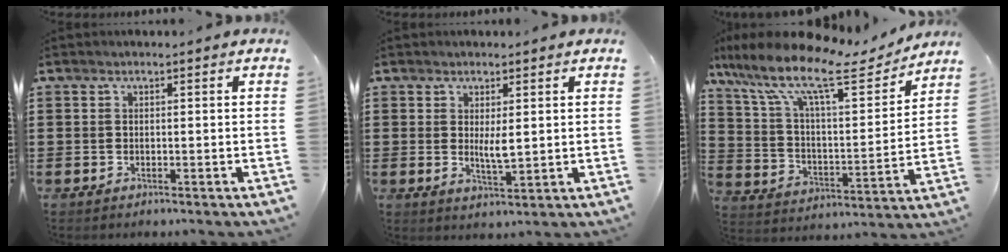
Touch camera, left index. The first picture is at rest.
{"total": 3.7, "force": [0.9, 0.9, 3.5], "torque": [-0.060, -0.005, 0.014]}
{"total": 14.2, "force": [10.2, 3.4, 9.2], "torque": [-0.204, -0.050, 0.170]}